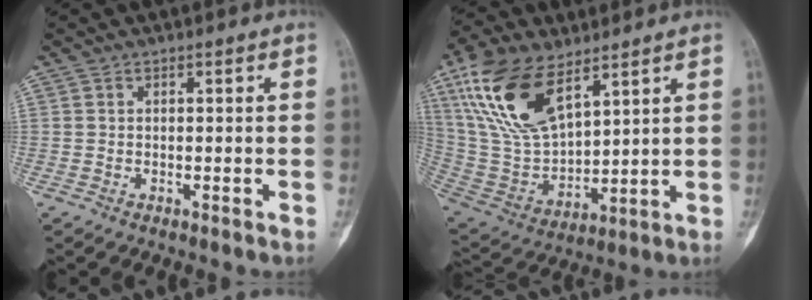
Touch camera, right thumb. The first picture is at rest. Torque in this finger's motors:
{"motor_torque": [-0.62, 4.07, 0.98, -0.15, 0.57]}